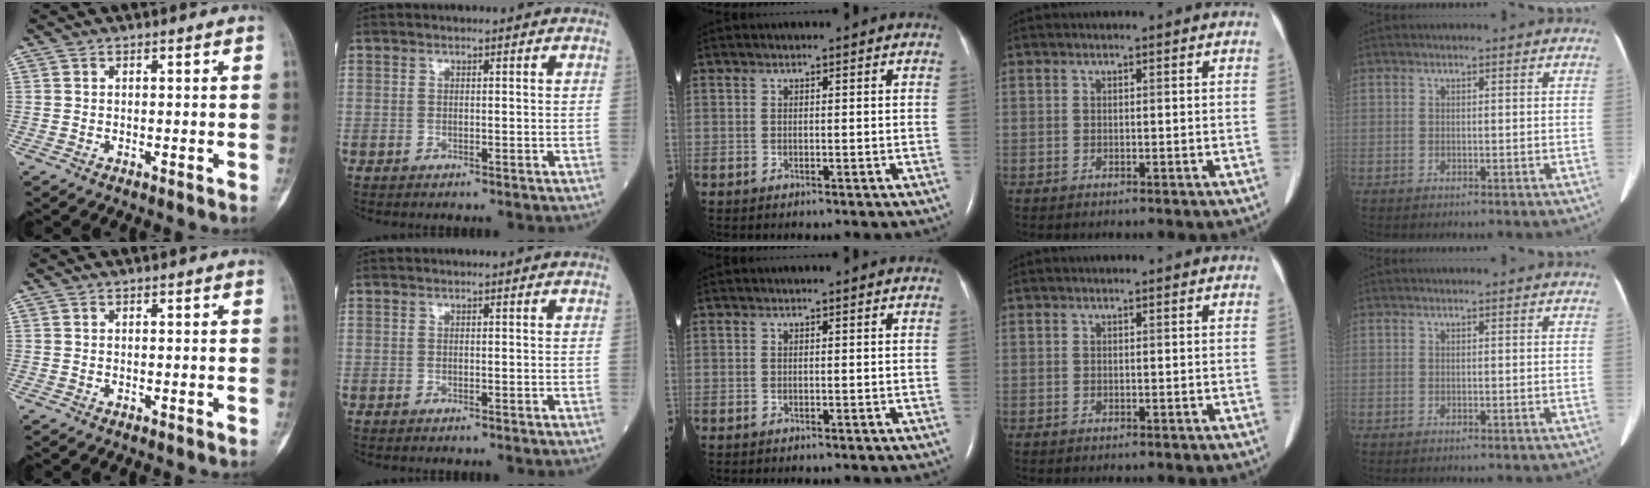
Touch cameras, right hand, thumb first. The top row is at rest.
{}